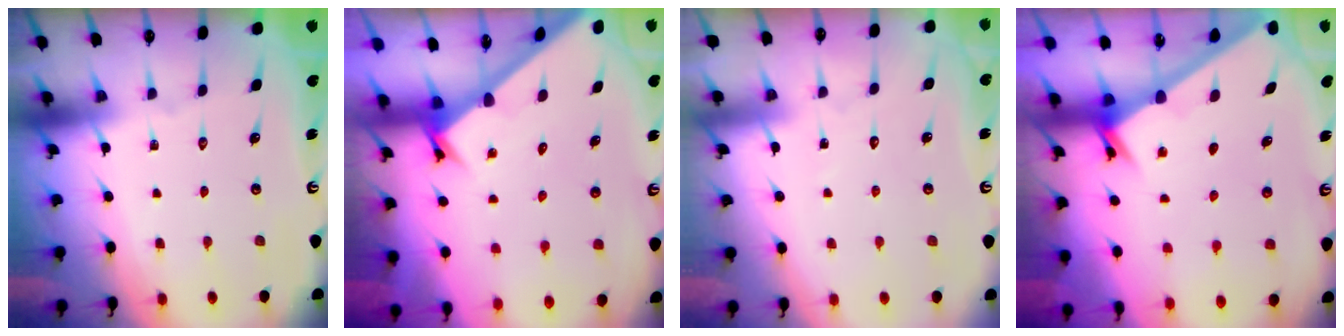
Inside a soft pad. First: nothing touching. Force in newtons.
{"total": 2.6, "press": 2.6, "slide": 0.2}
{"total": 3.9, "press": 3.9, "slide": 0.3}
{"total": 2.5, "press": 2.5, "slide": 0.2}